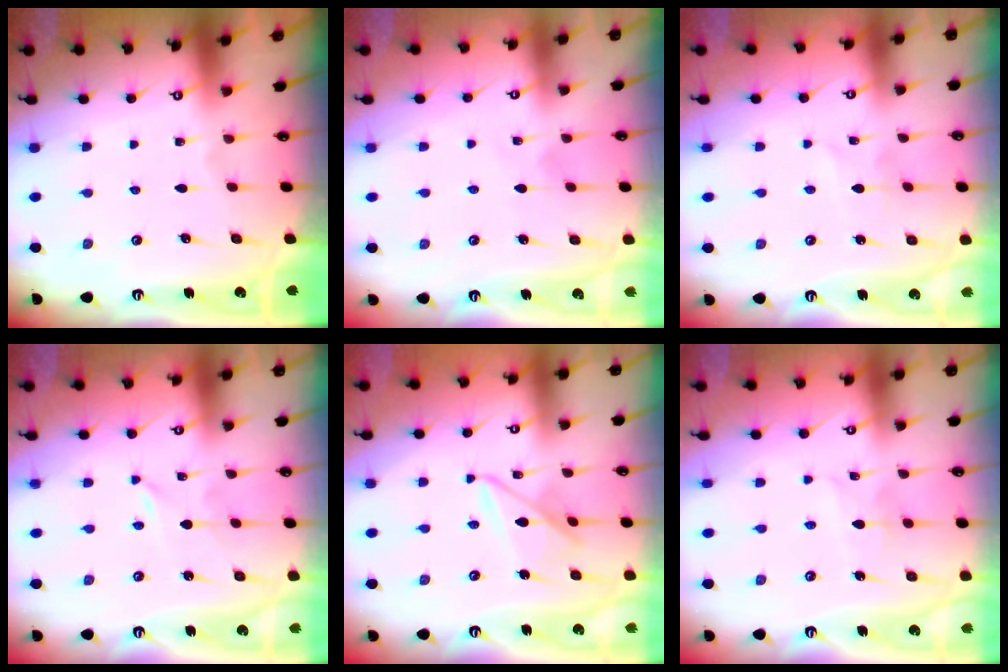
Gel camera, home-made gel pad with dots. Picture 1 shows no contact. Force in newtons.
{"total": 3.3, "press": 3.3, "slide": 0.3}
{"total": 2.5, "press": 2.5, "slide": 0.2}
{"total": 0.0}
{"total": 8.7, "press": 8.7, "slide": 0.6}
{"total": 2.6, "press": 2.6, "slide": 0.2}